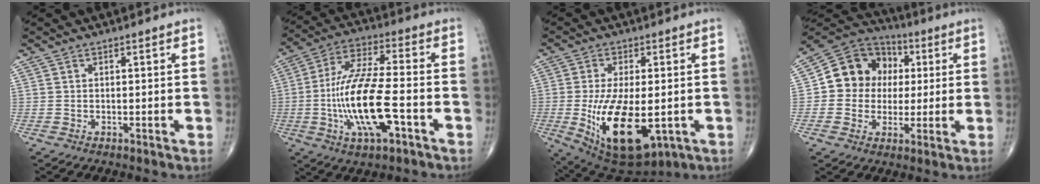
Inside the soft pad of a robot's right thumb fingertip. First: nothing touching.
{"total": 17.2, "force": [-4.5, 5.5, 15.7], "torque": [-0.317, 0.026, -0.080]}
{"total": 17.4, "force": [-3.7, 8.2, 14.9], "torque": [-0.267, -0.020, -0.037]}
{"total": 13.4, "force": [1.4, 11.9, 6.0], "torque": [-0.057, 0.020, 0.014]}